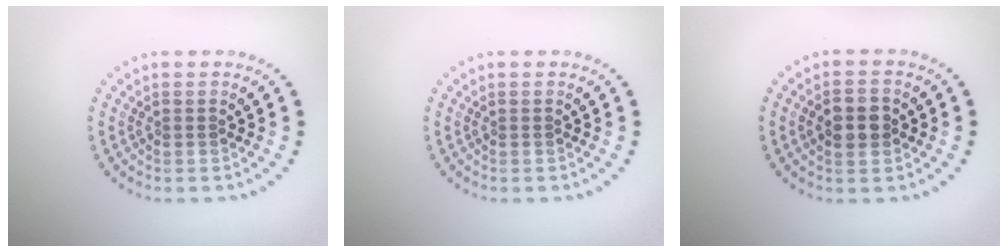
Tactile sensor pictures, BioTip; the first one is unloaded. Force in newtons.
{"total": 0.0}
{"total": 3.2, "press": 3.2, "slide": 0.1}